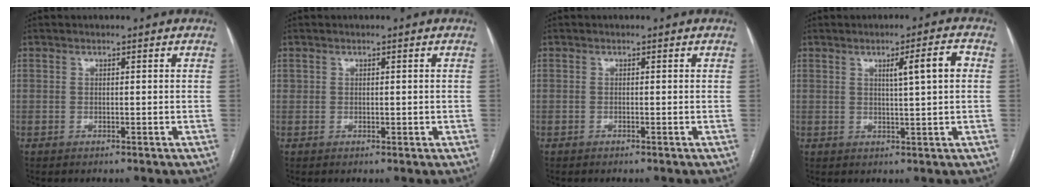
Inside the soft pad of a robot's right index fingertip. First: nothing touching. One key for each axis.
{"total": 0.7, "fx": 0.2, "fy": 0.6, "fz": 0.2, "tx": -0.001, "ty": 0.005, "tz": 0.007}
{"total": 0.0}
{"total": 5.2, "fx": 1.3, "fy": -0.1, "fz": 5.1, "tx": -0.076, "ty": 0.004, "tz": 0.020}